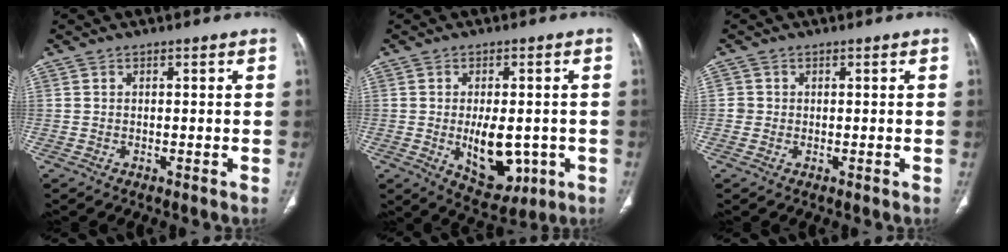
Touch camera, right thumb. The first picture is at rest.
{"total": 10.8, "force": [-2.0, 6.0, 8.8], "torque": [-0.110, -0.006, -0.010]}
{"total": 1.5, "force": [-0.1, 1.5, 0.1], "torque": [0.006, 0.006, -0.004]}